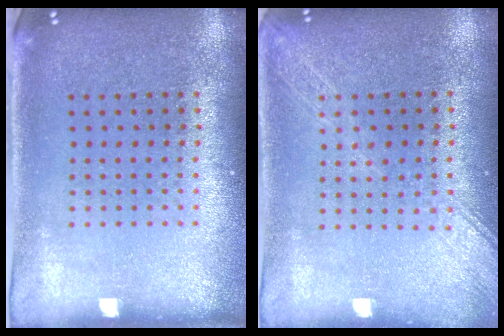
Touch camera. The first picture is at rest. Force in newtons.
{"total": 1.7, "press": 1.7, "slide": 0.3}